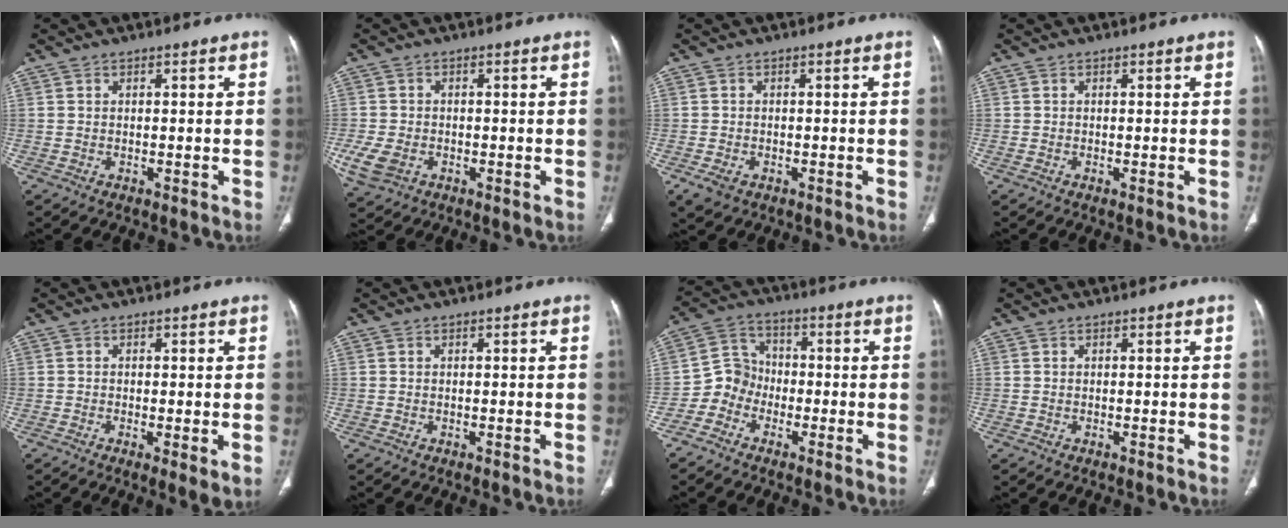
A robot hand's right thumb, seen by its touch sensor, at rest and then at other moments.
{"total": 5.8, "force": [-1.8, 4.2, 3.5], "torque": [-0.080, 0.001, -0.027]}
{"total": 3.0, "force": [-1.3, 2.0, 1.8], "torque": [-0.039, -0.002, -0.016]}
{"total": 0.0}
{"total": 3.0, "force": [-0.6, 0.6, 2.9], "torque": [-0.057, -0.013, -0.013]}
{"total": 0.0}
{"total": 6.2, "force": [-2.9, 5.4, 1.2], "torque": [0.005, 0.037, -0.067]}
{"total": 0.0}